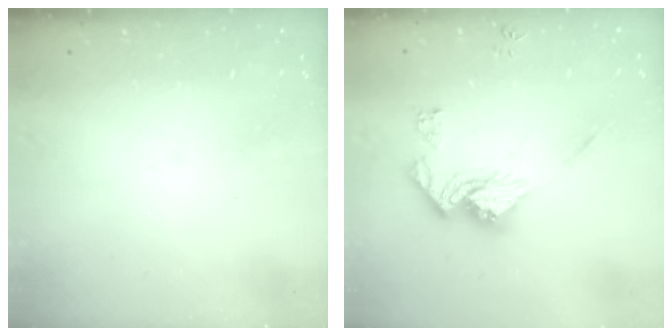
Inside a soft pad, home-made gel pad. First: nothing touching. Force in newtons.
{"total": 15.2, "press": 15.2, "slide": 1.5}